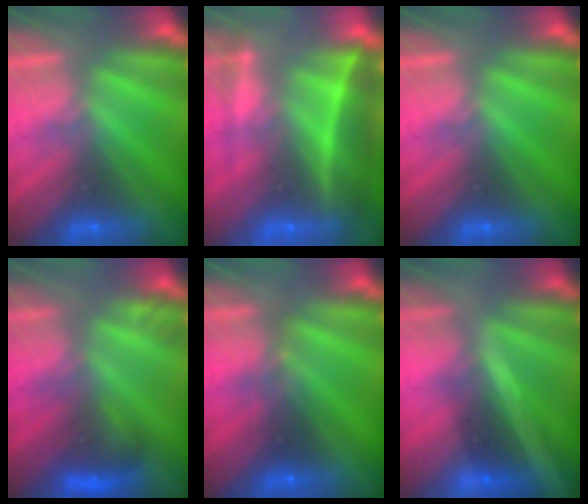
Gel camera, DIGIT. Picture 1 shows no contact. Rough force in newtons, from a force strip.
{"total": 6.7}
{"total": 0.0}
{"total": 2.9}
{"total": 2.3}
{"total": 2.0}